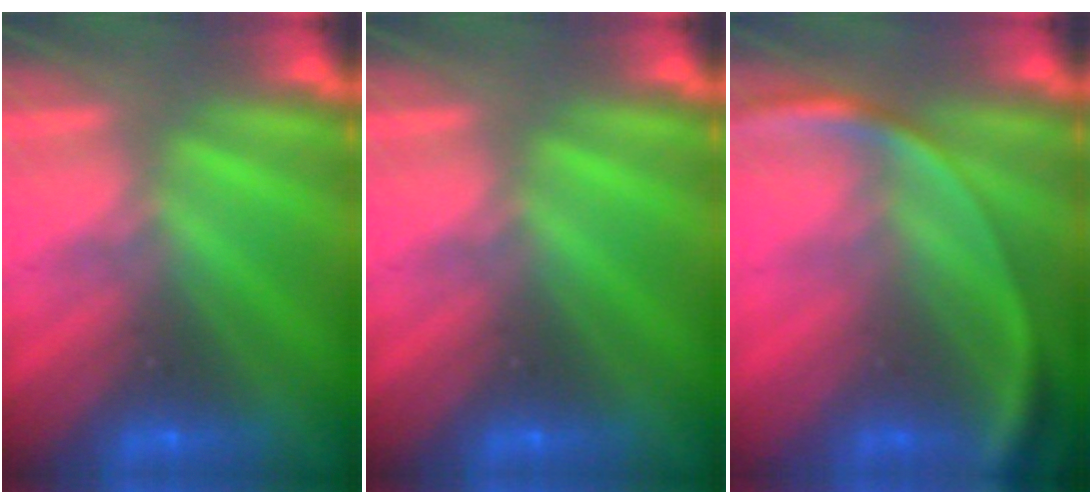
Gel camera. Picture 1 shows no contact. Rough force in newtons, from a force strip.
{"total": 0.0}
{"total": 2.8}